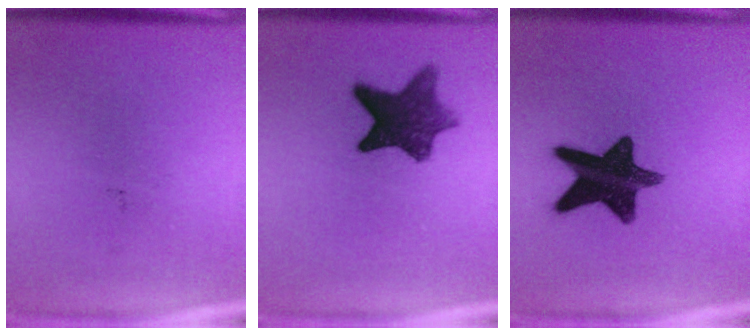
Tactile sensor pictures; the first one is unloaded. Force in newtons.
{"total": 9.2}
{"total": 14.2}